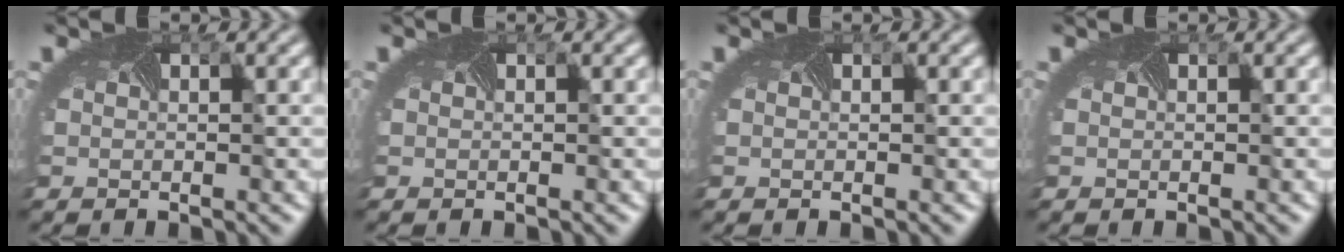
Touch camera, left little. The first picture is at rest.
{"total": 0.0}
{"total": 0.0}
{"total": 0.0}